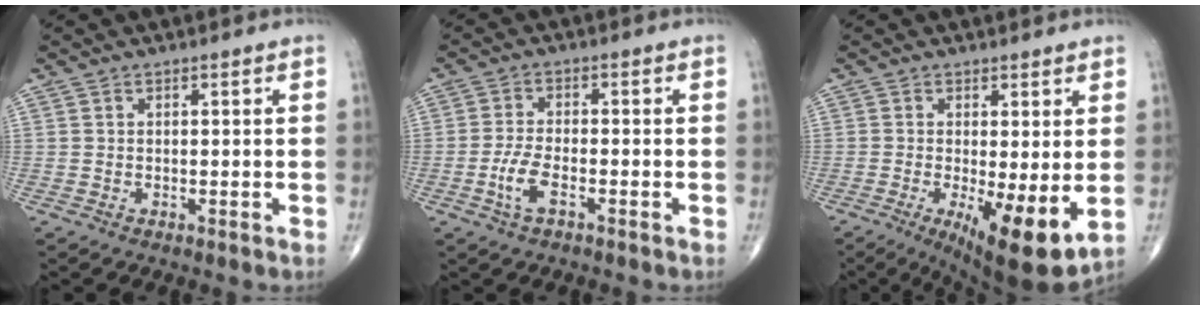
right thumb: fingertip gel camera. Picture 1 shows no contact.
{"total": 4.7, "force": [-2.0, 1.7, 3.9], "torque": [-0.086, 0.013, -0.039]}
{"total": 11.4, "force": [-2.1, 3.2, 10.8], "torque": [-0.166, -0.029, -0.024]}